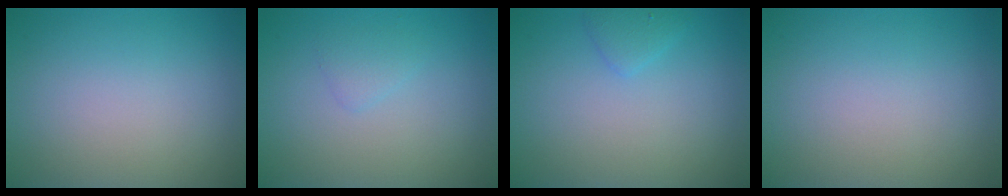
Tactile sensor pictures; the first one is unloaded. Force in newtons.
{"total": 1.0, "press": 1.0, "slide": 0.1}
{"total": 1.2, "press": 1.2, "slide": 0.1}
{"total": 0.0}